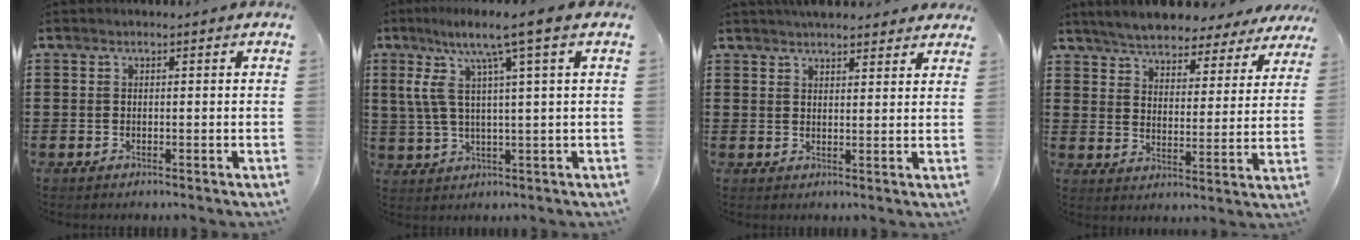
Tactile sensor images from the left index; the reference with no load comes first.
{"total": 9.5, "force": [4.4, 0.3, 8.4], "torque": [-0.189, -0.009, 0.066]}
{"total": 3.8, "force": [3.6, 0.7, 1.0], "torque": [-0.027, -0.004, 0.068]}
{"total": 5.4, "force": [5.3, 0.3, 0.7], "torque": [-0.043, -0.035, 0.092]}